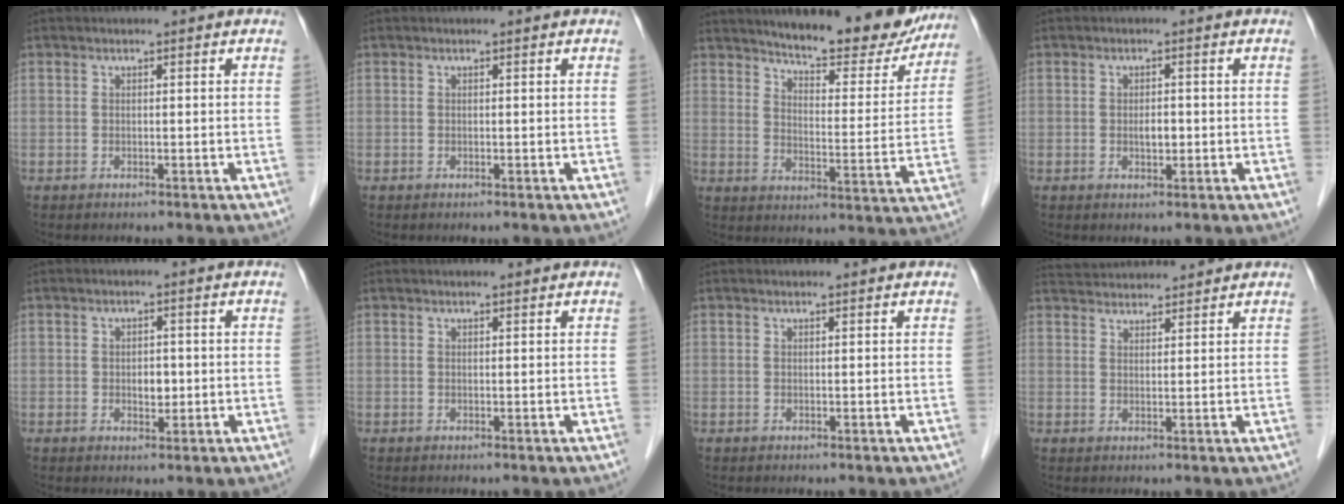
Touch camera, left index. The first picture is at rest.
{"total": 0.0}
{"total": 17.6, "force": [15.6, 3.7, 7.2], "torque": [-0.089, -0.031, 0.200]}
{"total": 1.8, "force": [-0.4, 0.8, 1.6], "torque": [-0.028, -0.003, -0.006]}
{"total": 2.1, "force": [-0.3, 1.4, 1.6], "torque": [-0.024, -0.003, -0.003]}
{"total": 1.5, "force": [1.5, 0.1, 0.4], "torque": [-0.008, 0.008, 0.019]}
{"total": 1.2, "force": [1.2, 0.0, 0.1], "torque": [-0.009, 0.004, 0.014]}
{"total": 7.8, "force": [7.6, 0.7, 1.5], "torque": [-0.031, 0.033, 0.117]}